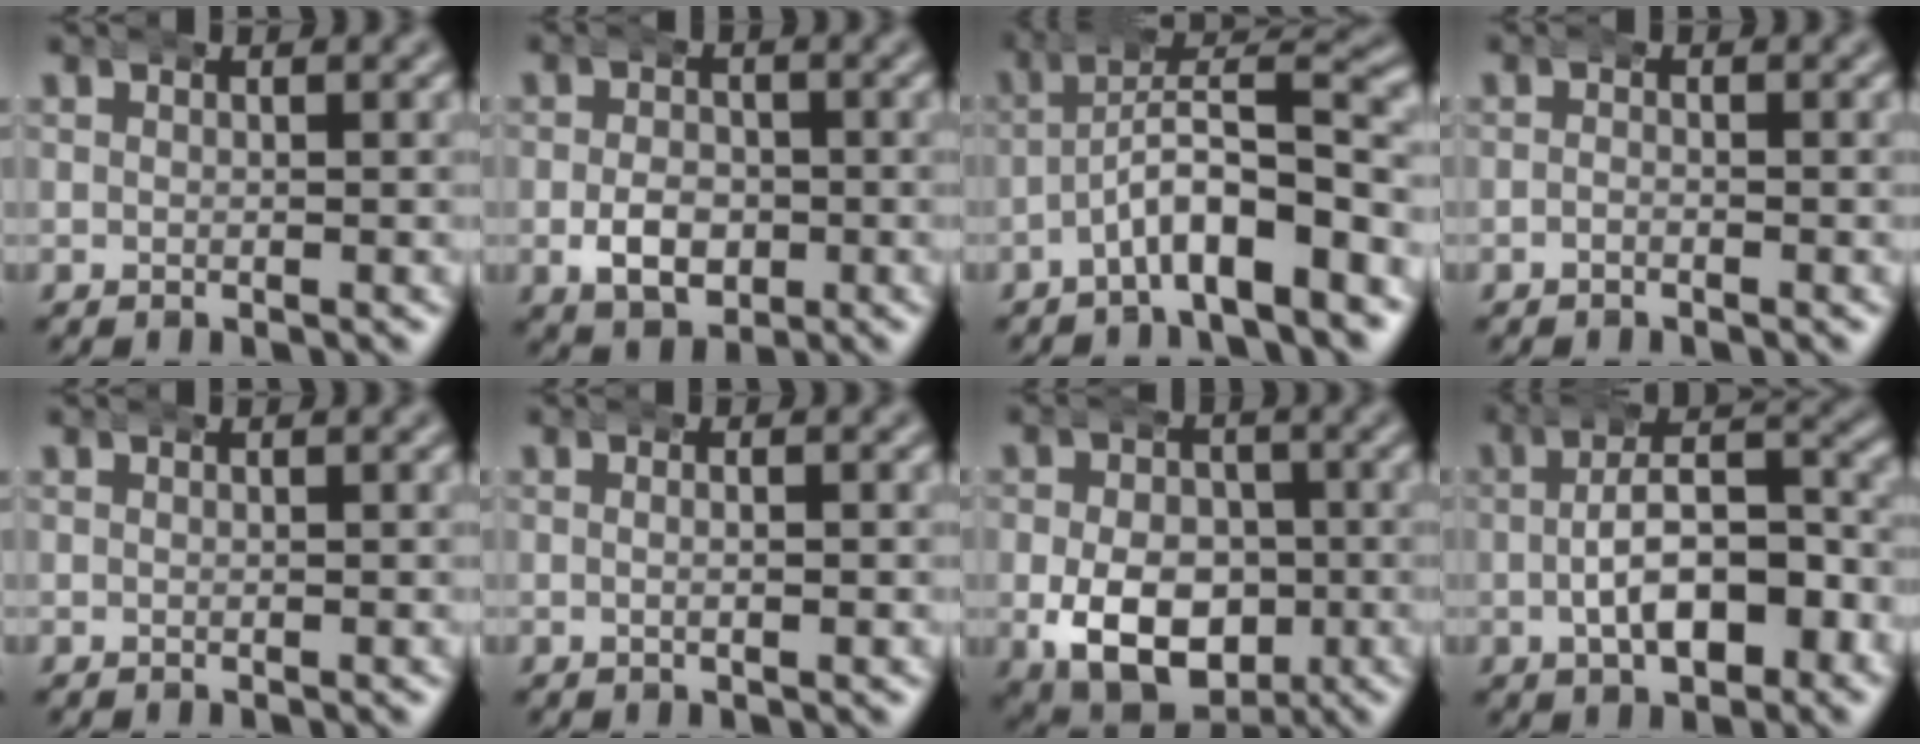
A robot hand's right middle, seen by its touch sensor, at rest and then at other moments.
{"total": 4.1, "force": [-1.3, 2.9, 2.6], "torque": [-0.036, -0.011, -0.019]}
{"total": 6.6, "force": [-2.7, 2.4, 5.5], "torque": [-0.073, 0.004, -0.043]}
{"total": 0.9, "force": [-0.8, 0.0, 0.2], "torque": [-0.002, -0.001, -0.019]}
{"total": 0.0}
{"total": 1.4, "force": [-0.2, 0.3, 1.3], "torque": [-0.019, 0.004, -0.007]}
{"total": 9.8, "force": [-2.5, 7.2, 6.1], "torque": [-0.109, -0.042, -0.025]}
{"total": 6.7, "force": [-2.7, 3.2, 5.2], "torque": [-0.058, 0.003, -0.038]}